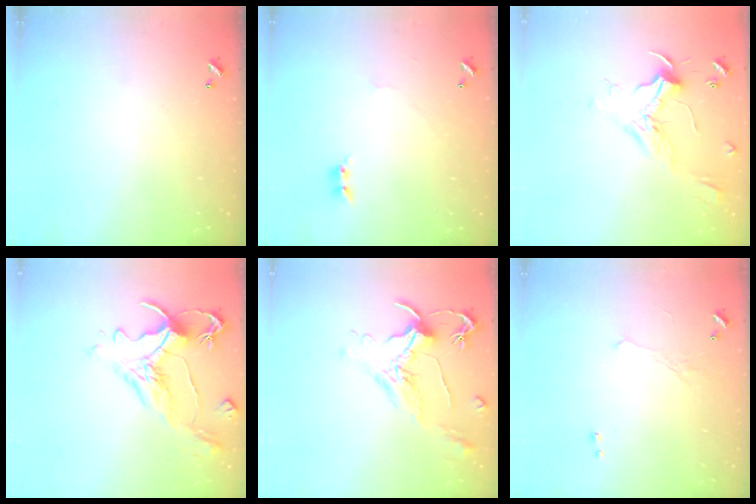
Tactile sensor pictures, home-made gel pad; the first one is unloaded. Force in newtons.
{"total": 1.7, "press": 1.6, "slide": 0.5}
{"total": 2.3, "press": 2.2, "slide": 0.8}
{"total": 1.5, "press": 0.1, "slide": 1.5}
{"total": 1.6, "press": 1.5, "slide": 0.7}
{"total": 0.9, "press": 0.7, "slide": 0.5}